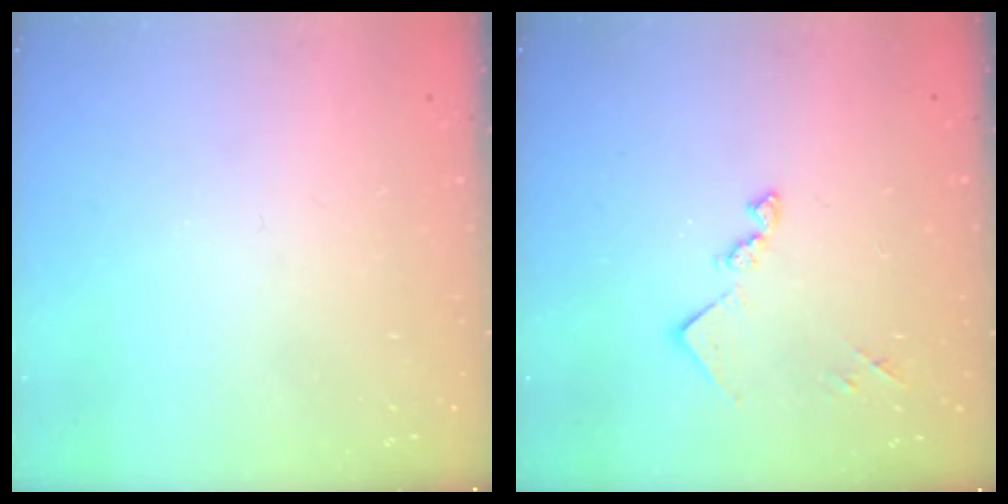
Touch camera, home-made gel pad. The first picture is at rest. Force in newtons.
{"total": 11.0, "press": 11.0, "slide": 0.5}